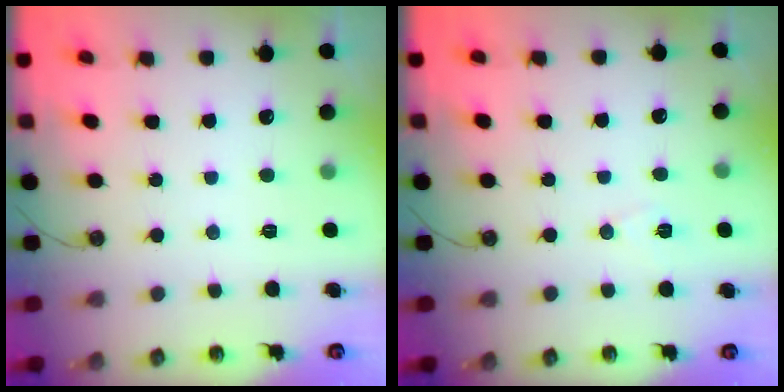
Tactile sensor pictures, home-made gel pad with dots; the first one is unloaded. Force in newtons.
{"total": 6.7, "press": 4.9, "slide": 4.4}